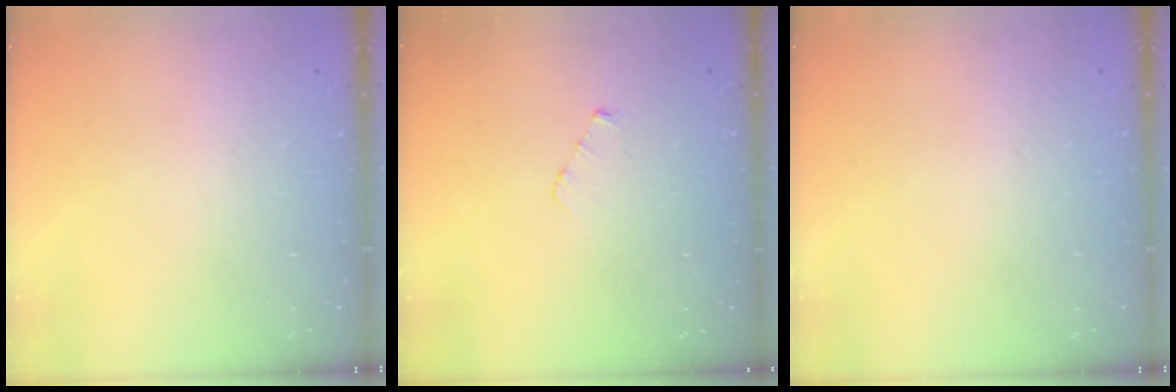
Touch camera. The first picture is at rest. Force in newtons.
{"total": 3.0, "press": 3.0, "slide": 0.3}
{"total": 0.0}